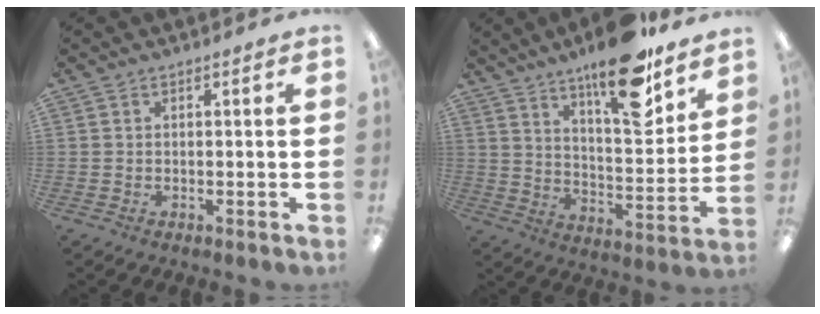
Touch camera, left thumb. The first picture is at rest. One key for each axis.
{"total": 19.0, "fx": 13.8, "fy": 5.9, "fz": 11.6, "tx": -0.170, "ty": -0.089, "tz": 0.227}